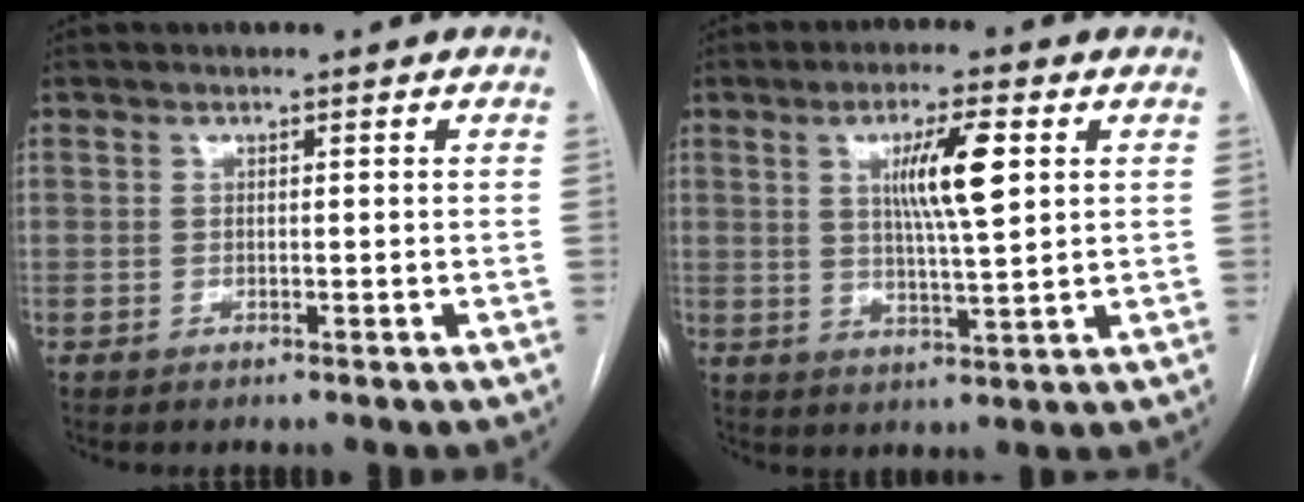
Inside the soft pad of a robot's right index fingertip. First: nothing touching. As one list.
[{"total": 8.3, "force": [2.5, 0.7, 7.8], "torque": [-0.139, 0.001, 0.046]}]